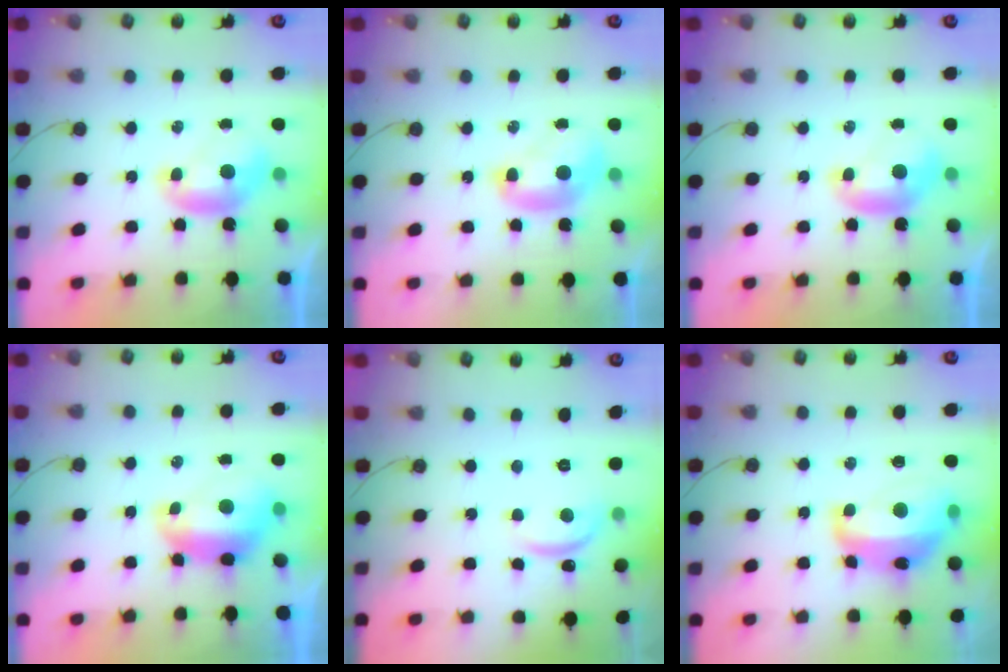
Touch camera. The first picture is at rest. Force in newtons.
{"total": 2.1, "press": 2.1, "slide": 0.2}
{"total": 0.0}
{"total": 2.0, "press": 1.9, "slide": 0.7}
{"total": 3.3, "press": 3.2, "slide": 0.8}
{"total": 7.9, "press": 7.9, "slide": 1.1}